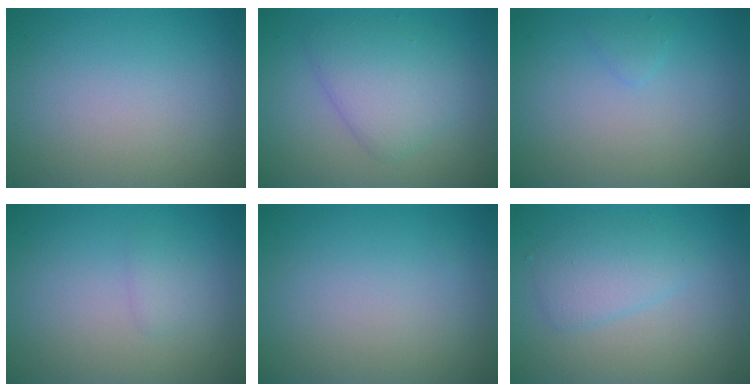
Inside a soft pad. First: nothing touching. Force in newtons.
{"total": 4.1, "press": 4.1, "slide": 0.1}
{"total": 0.7, "press": 0.7, "slide": 0.0}
{"total": 0.9, "press": 0.9, "slide": 0.1}
{"total": 0.0}
{"total": 2.7, "press": 2.7, "slide": 0.0}